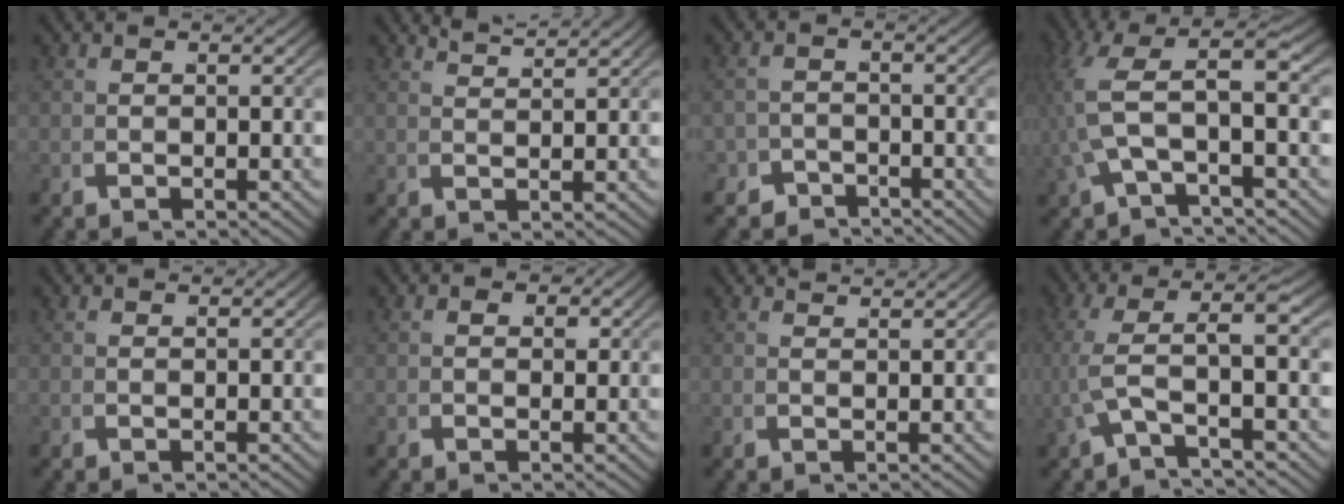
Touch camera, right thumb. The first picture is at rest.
{"total": 3.1, "force": [3.1, -0.1, 0.3], "torque": [0.006, 0.005, 0.058]}
{"total": 3.5, "force": [-3.1, 1.5, 0.0], "torque": [0.016, -0.020, -0.053]}
{"total": 6.5, "force": [0.8, 2.8, 5.8], "torque": [-0.127, -0.004, 0.022]}
{"total": 0.7, "force": [0.6, -0.1, -0.2], "torque": [0.005, -0.003, 0.014]}
{"total": 1.0, "force": [0.6, 0.8, 0.2], "torque": [0.002, -0.007, 0.011]}
{"total": 1.8, "force": [1.8, -0.2, 0.0], "torque": [0.006, 0.002, 0.033]}
{"total": 5.5, "force": [-0.1, 1.7, 5.2], "torque": [-0.111, -0.001, 0.005]}